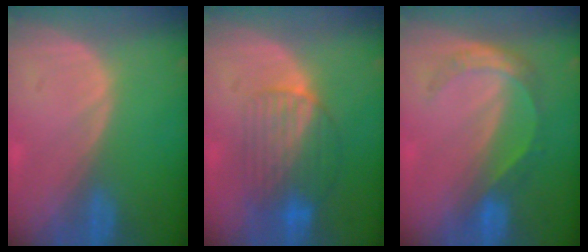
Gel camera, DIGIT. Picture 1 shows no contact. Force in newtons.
{"total": 8.0, "press": 7.6, "slide": 2.7}
{"total": 5.7, "press": 4.8, "slide": 3.0}